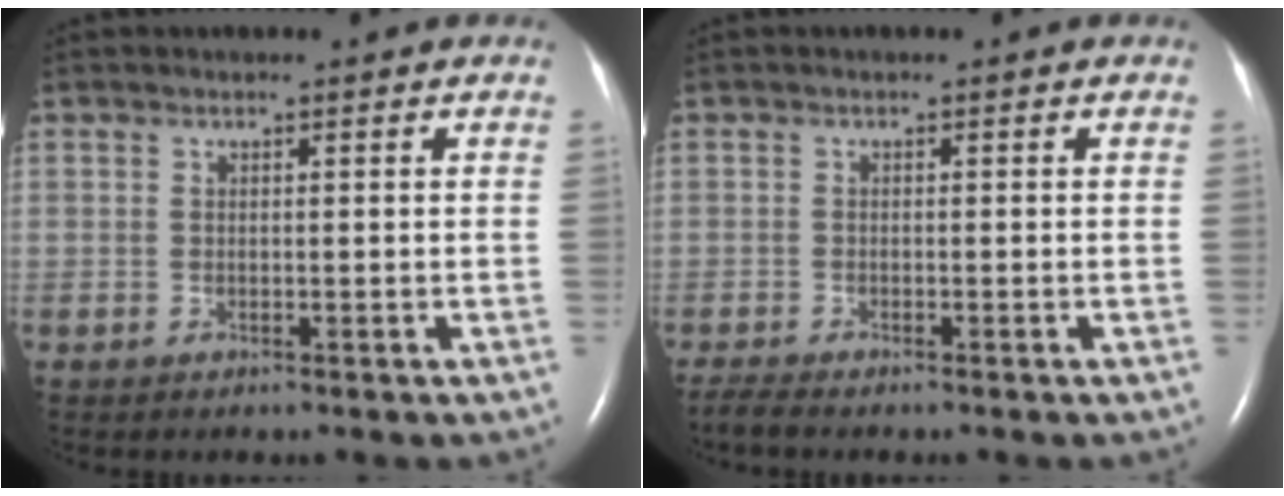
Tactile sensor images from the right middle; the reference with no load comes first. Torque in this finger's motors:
{"motor_torque": [0.19, -0.17, 0.01, 0.01]}